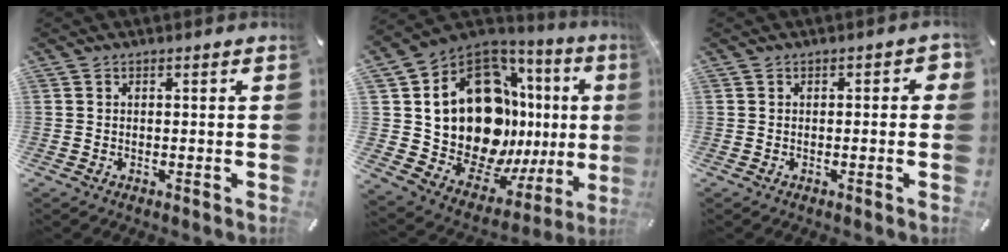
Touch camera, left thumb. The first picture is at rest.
{"total": 25.2, "force": [3.6, 16.9, 18.3], "torque": [-0.312, -0.063, 0.106]}
{"total": 1.8, "force": [-0.5, 1.0, 1.5], "torque": [-0.017, 0.002, -0.012]}